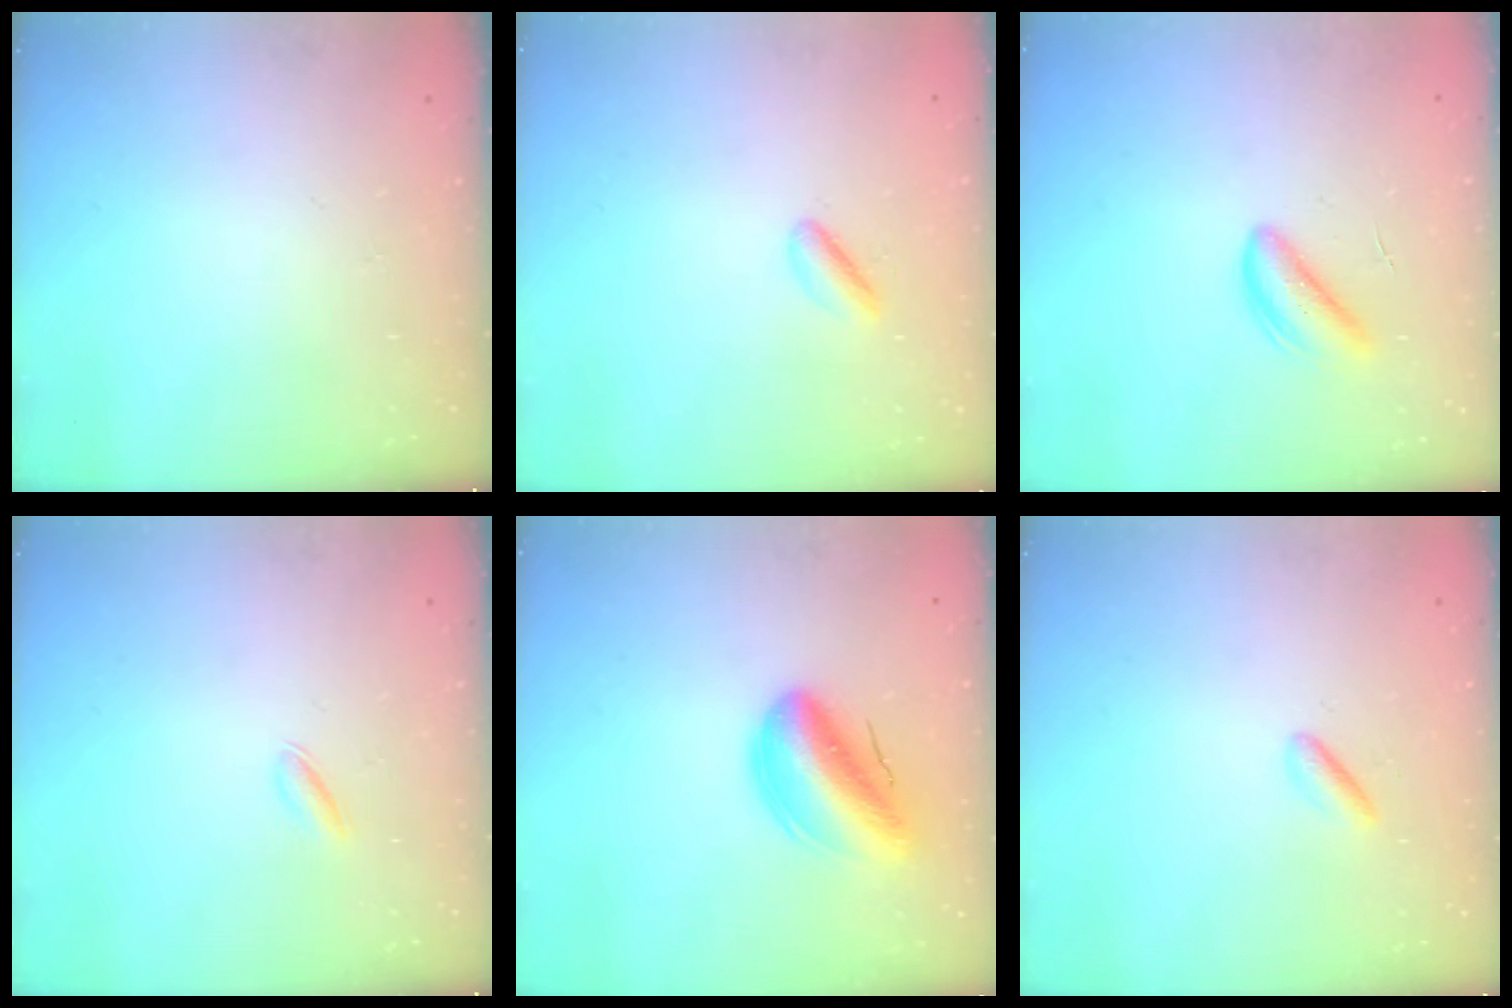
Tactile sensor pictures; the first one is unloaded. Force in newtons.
{"total": 2.7, "press": 2.5, "slide": 1.0}
{"total": 4.9, "press": 4.9, "slide": 0.6}
{"total": 2.1, "press": 2.1, "slide": 0.6}
{"total": 14.9, "press": 14.4, "slide": 3.9}
{"total": 3.0, "press": 2.7, "slide": 1.2}